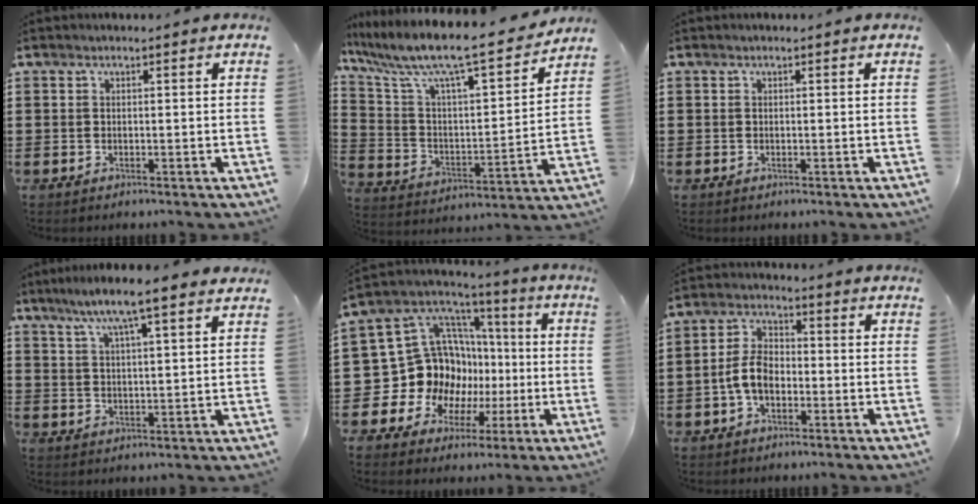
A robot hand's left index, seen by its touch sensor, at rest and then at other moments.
{"total": 9.6, "force": [8.1, 0.7, 5.1], "torque": [-0.137, -0.062, 0.128]}
{"total": 0.0}
{"total": 7.2, "force": [5.5, 0.0, 4.6], "torque": [-0.106, -0.015, 0.092]}
{"total": 14.8, "force": [-1.5, 13.8, 4.9], "torque": [-0.140, -0.029, 0.005]}
{"total": 5.9, "force": [-1.8, 3.5, 4.3], "torque": [-0.105, 0.004, -0.041]}